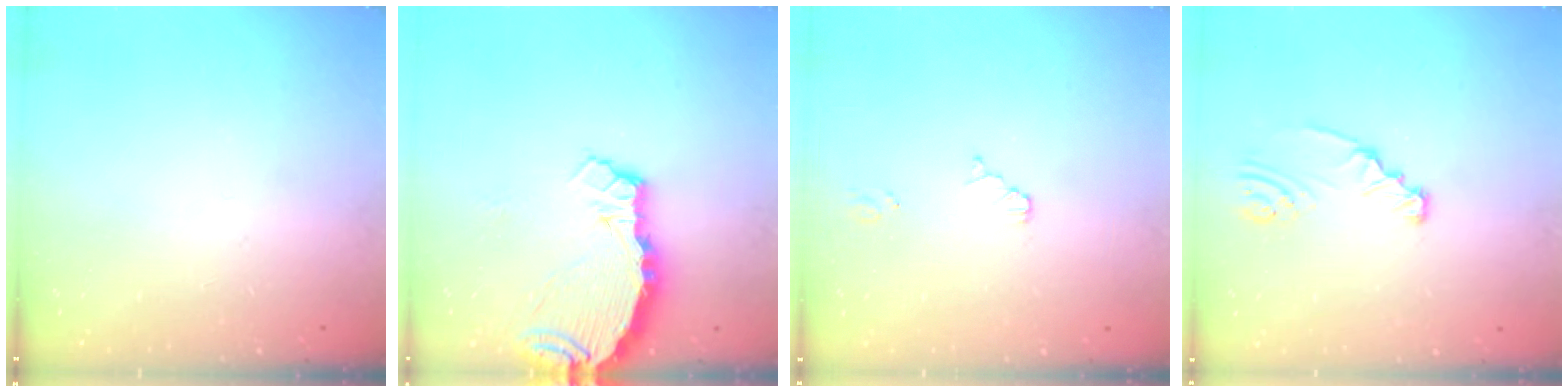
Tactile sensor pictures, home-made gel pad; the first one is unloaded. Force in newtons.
{"total": 5.9, "press": 5.9, "slide": 0.5}
{"total": 2.5, "press": 2.5, "slide": 0.3}
{"total": 2.1, "press": 2.1, "slide": 0.1}